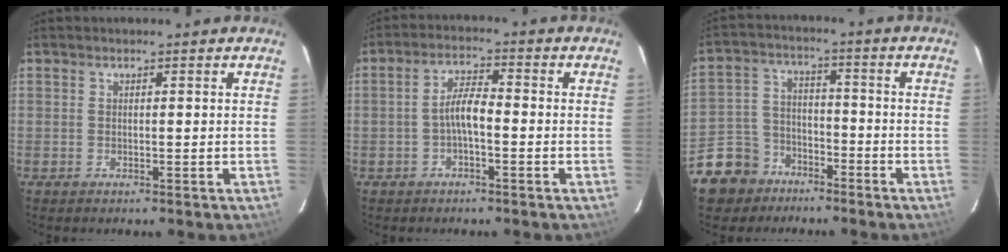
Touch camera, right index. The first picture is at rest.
{"total": 4.3, "force": [-1.4, 1.2, 3.9], "torque": [-0.078, 0.013, -0.028]}
{"total": 10.8, "force": [-7.2, 7.8, 2.1], "torque": [-0.075, 0.030, -0.116]}